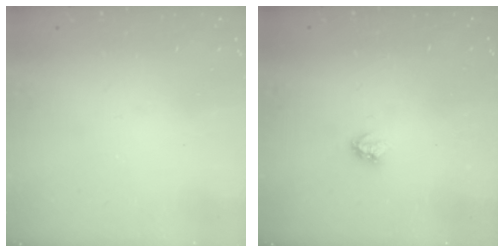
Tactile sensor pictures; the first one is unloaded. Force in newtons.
{"total": 3.0, "press": 2.9, "slide": 0.4}